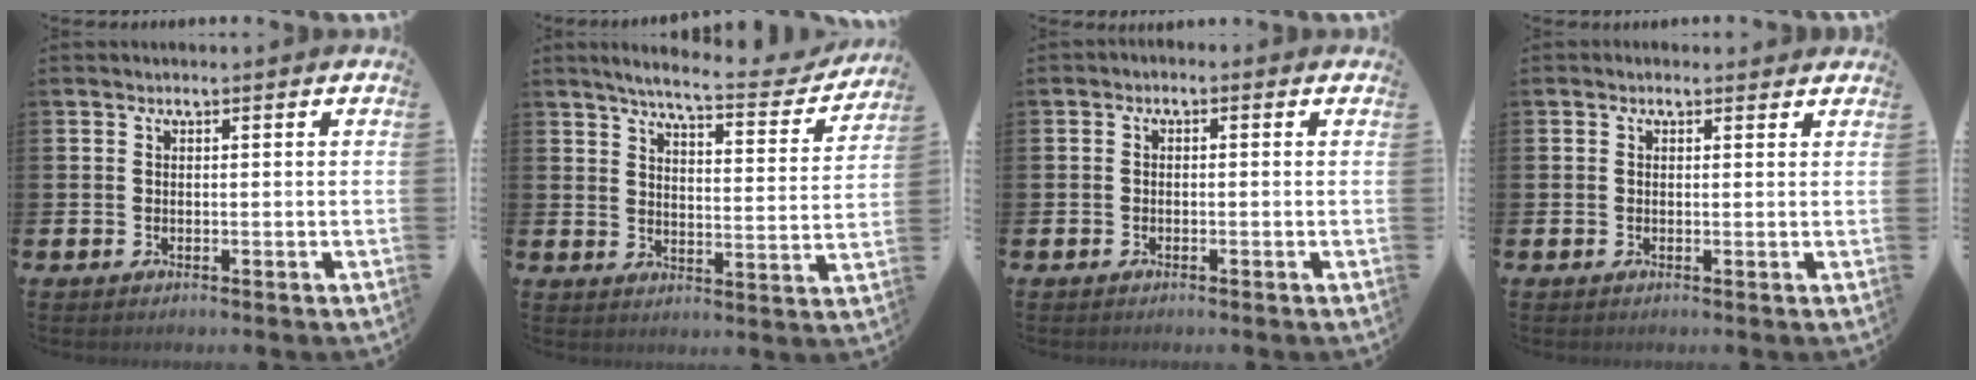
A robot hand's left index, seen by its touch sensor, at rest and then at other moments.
{"total": 6.6, "force": [6.0, 0.6, 2.7], "torque": [-0.060, -0.043, 0.096]}
{"total": 0.8, "force": [-0.7, 0.4, 0.2], "torque": [-0.005, 0.000, -0.015]}
{"total": 0.8, "force": [0.7, 0.4, 0.2], "torque": [0.007, 0.002, 0.009]}